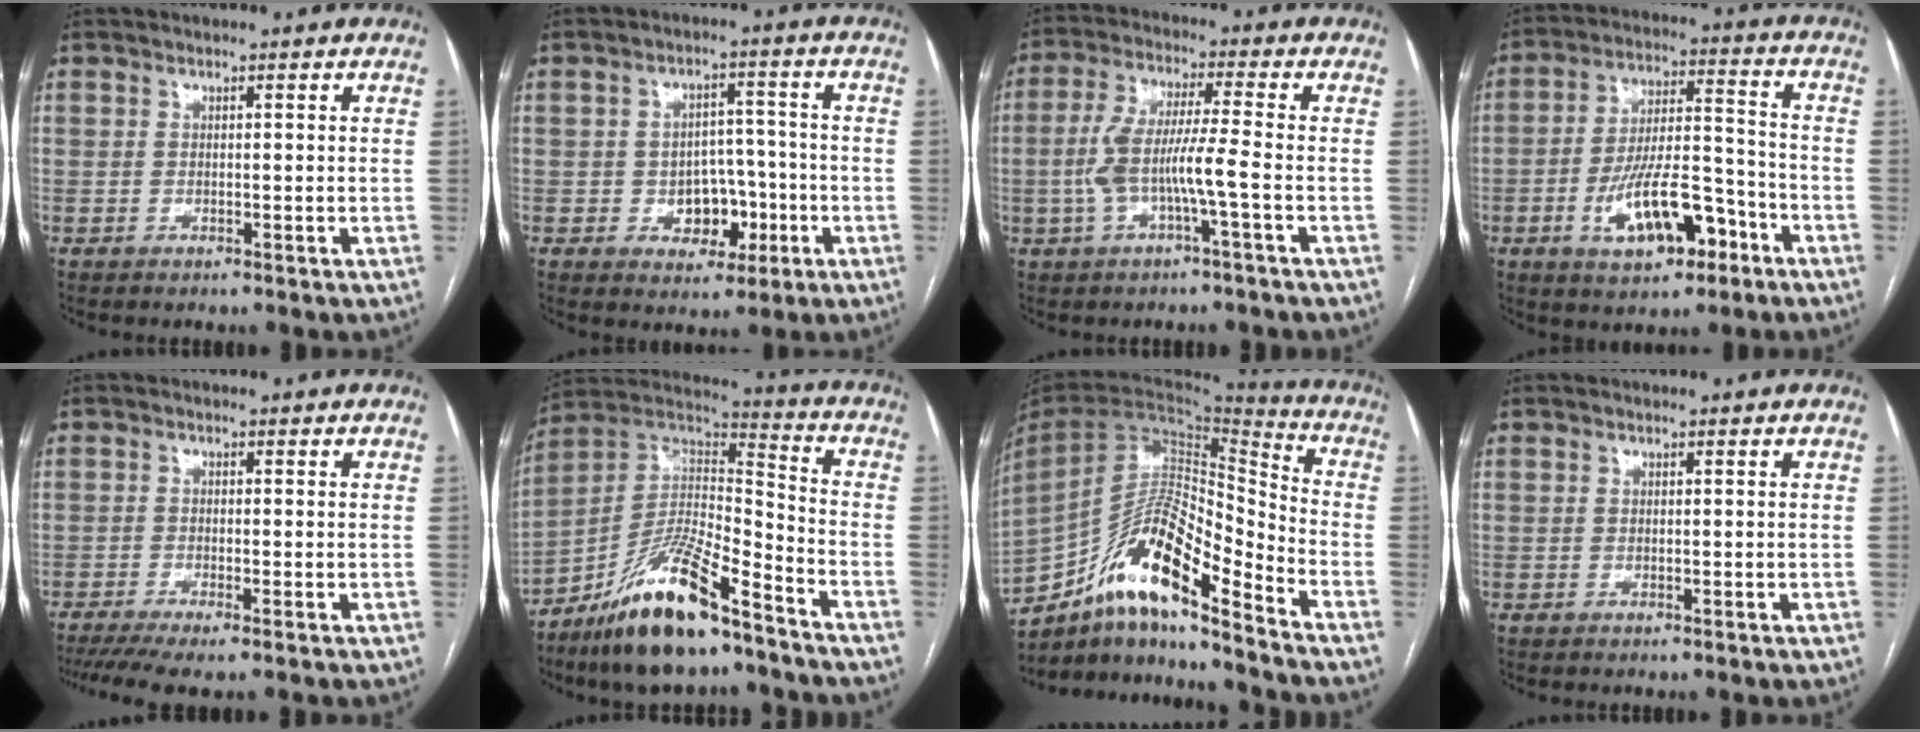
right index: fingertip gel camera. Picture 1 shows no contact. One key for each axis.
{"total": 6.8, "fx": -2.0, "fy": 4.9, "fz": 4.2, "tx": -0.054, "ty": 0.023, "tz": -0.022}
{"total": 8.1, "fx": -2.0, "fy": 0.2, "fz": 7.9, "tx": -0.167, "ty": 0.019, "tz": -0.039}
{"total": 12.9, "fx": -5.9, "fy": 4.8, "fz": 10.5, "tx": -0.188, "ty": 0.017, "tz": -0.089}
{"total": 6.4, "fx": -4.8, "fy": 0.4, "fz": 4.1, "tx": -0.065, "ty": -0.011, "tz": -0.081}
{"total": 16.9, "fx": -11.9, "fy": 3.2, "fz": 11.5, "tx": -0.214, "ty": 0.009, "tz": -0.212}
{"total": 17.8, "fx": -12.4, "fy": 2.6, "fz": 12.5, "tx": -0.242, "ty": 0.012, "tz": -0.222}
{"total": 0.0}